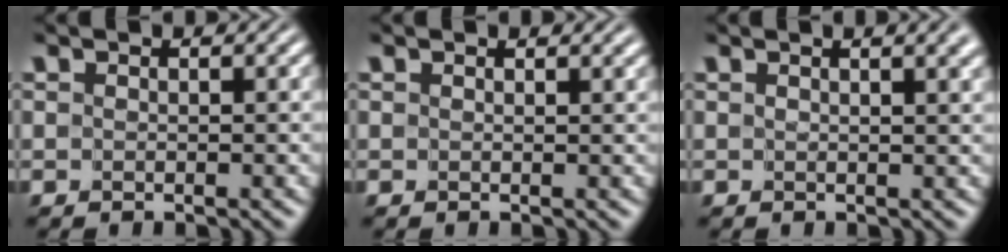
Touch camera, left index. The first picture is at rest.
{"total": 1.6, "force": [1.3, 0.4, 0.8], "torque": [-0.004, -0.003, 0.010]}
{"total": 6.4, "force": [3.5, 2.8, 4.7], "torque": [-0.018, 0.031, 0.015]}